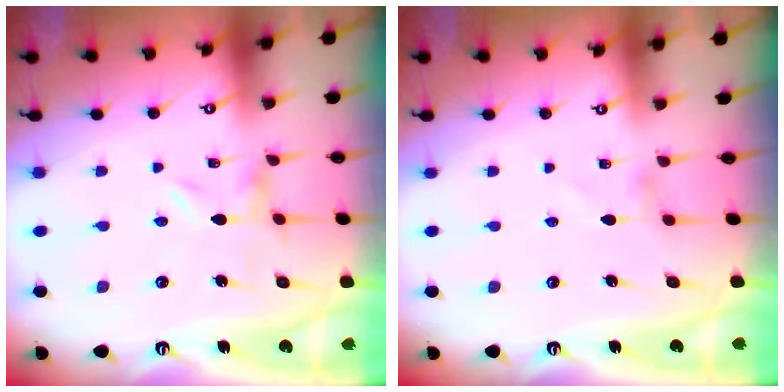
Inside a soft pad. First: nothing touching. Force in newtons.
{"total": 0.0}